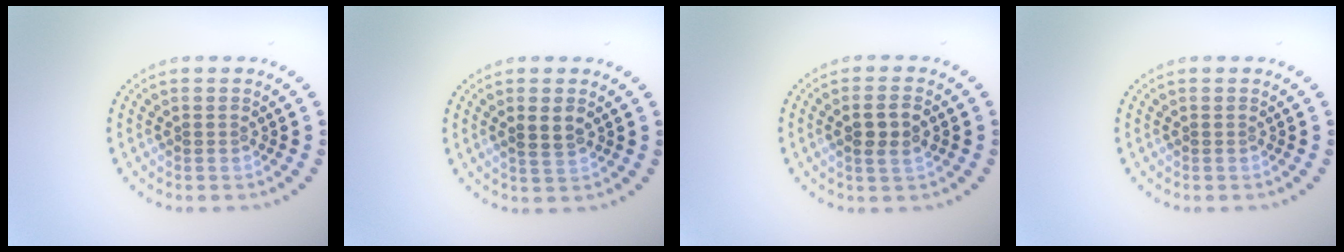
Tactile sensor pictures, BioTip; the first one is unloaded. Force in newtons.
{"total": 1.9, "press": 1.7, "slide": 0.7}
{"total": 2.4, "press": 2.3, "slide": 0.8}
{"total": 0.0}